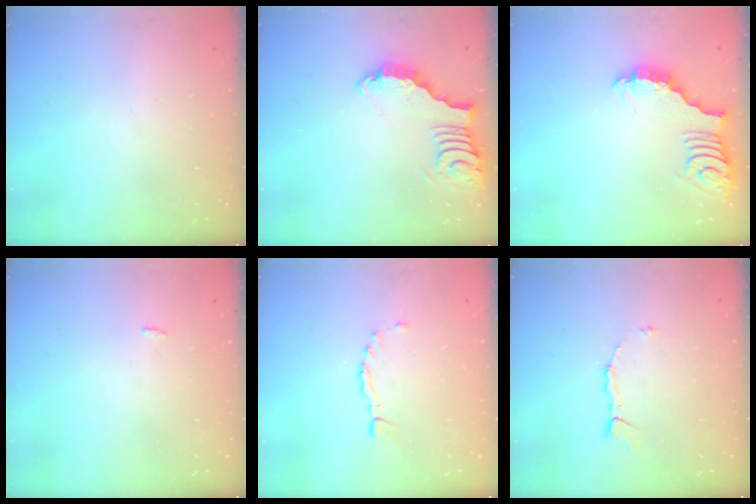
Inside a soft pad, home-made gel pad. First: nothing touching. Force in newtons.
{"total": 3.9, "press": 3.9, "slide": 0.3}
{"total": 3.2, "press": 3.2, "slide": 0.1}
{"total": 2.5, "press": 2.5, "slide": 0.2}
{"total": 1.7, "press": 1.7, "slide": 0.2}
{"total": 3.5, "press": 3.5, "slide": 0.1}